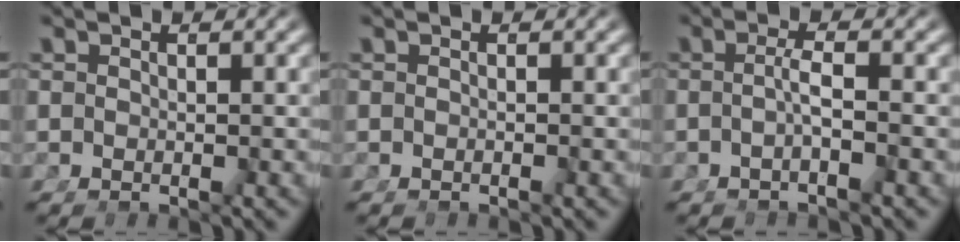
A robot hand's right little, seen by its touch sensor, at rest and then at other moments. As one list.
[{"total": 0.0}, {"total": 1.9, "force": [-0.7, -0.7, 1.6], "torque": [-0.024, 0.002, -0.012]}]